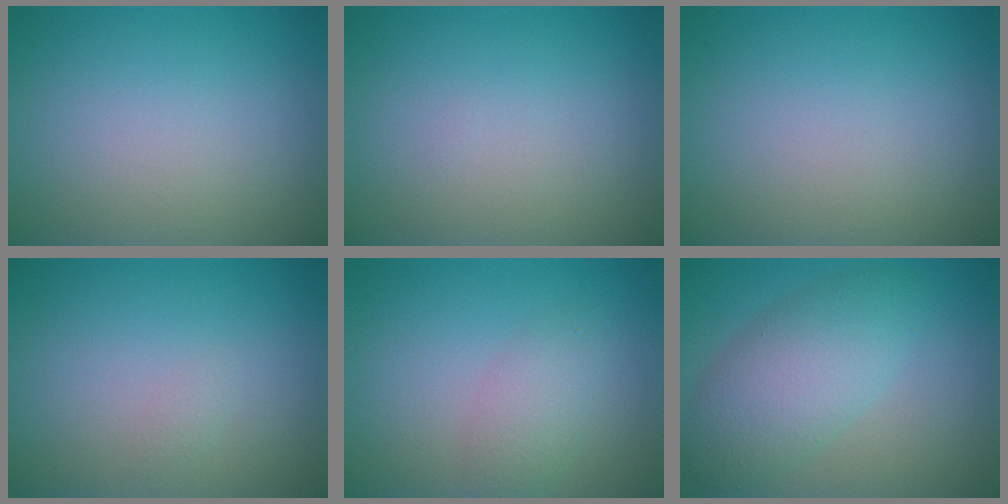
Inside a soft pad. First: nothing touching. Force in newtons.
{"total": 0.0}
{"total": 0.0}
{"total": 0.5, "press": 0.5, "slide": 0.0}
{"total": 2.2, "press": 2.2, "slide": 0.1}
{"total": 5.3, "press": 5.3, "slide": 0.1}